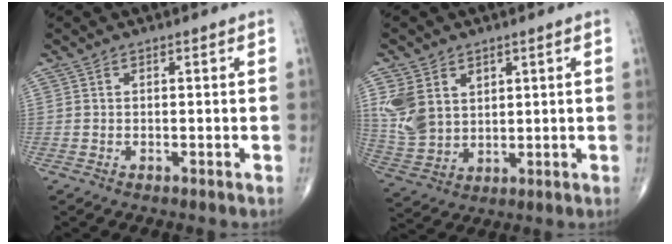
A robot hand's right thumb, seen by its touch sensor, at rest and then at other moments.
{"total": 9.7, "force": [3.4, 7.2, 5.5], "torque": [-0.100, -0.012, 0.084]}